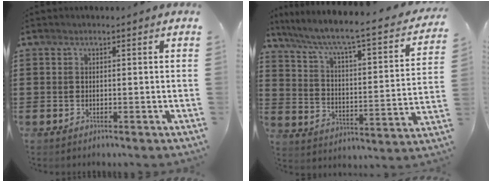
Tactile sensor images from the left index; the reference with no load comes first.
{"total": 5.5, "force": [4.1, 0.4, 3.7], "torque": [-0.092, -0.039, 0.055]}